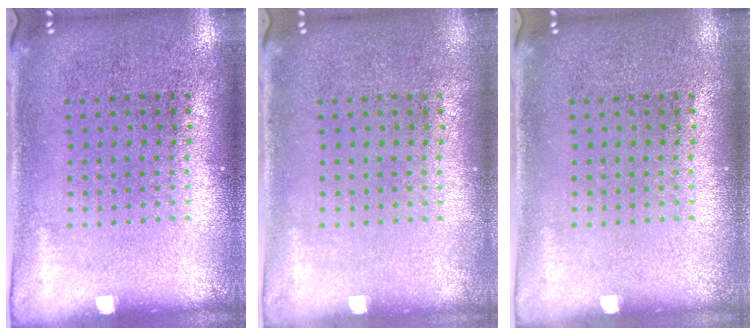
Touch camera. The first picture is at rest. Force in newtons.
{"total": 0.0}
{"total": 0.0}